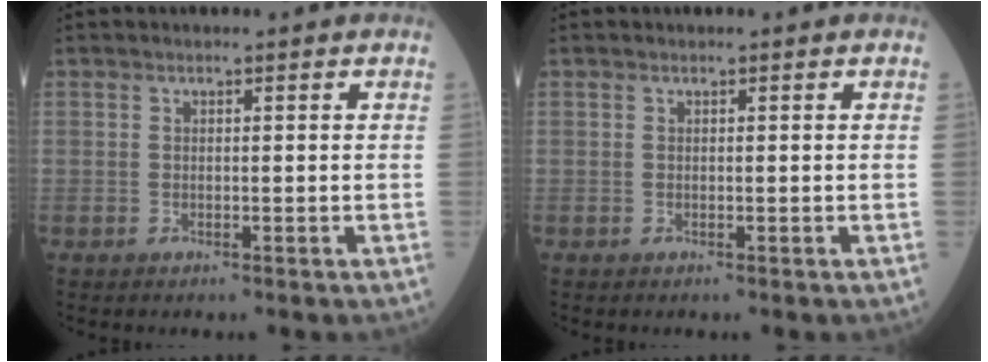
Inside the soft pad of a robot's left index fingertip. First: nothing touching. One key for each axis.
{"total": 0.0}